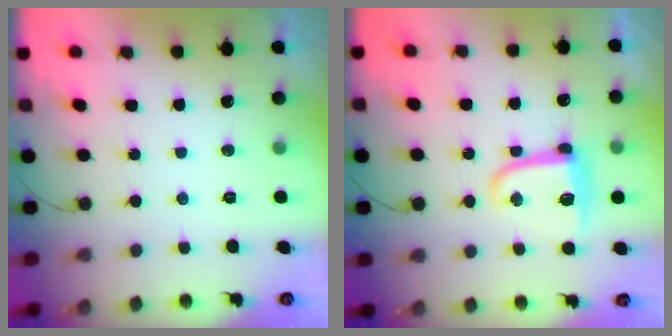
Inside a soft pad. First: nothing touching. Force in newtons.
{"total": 11.3, "press": 11.3, "slide": 0.4}